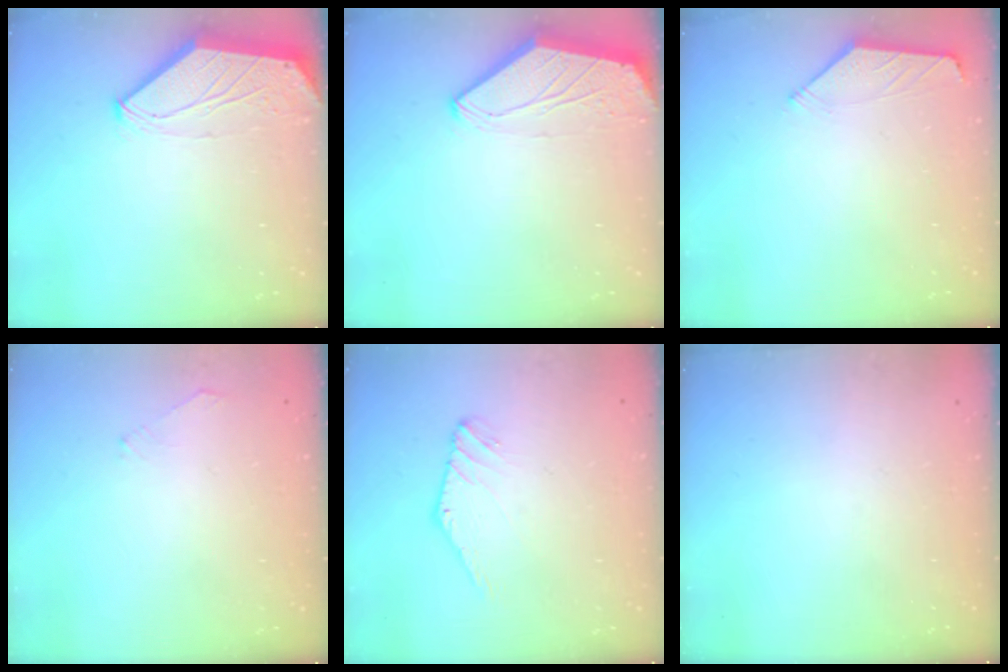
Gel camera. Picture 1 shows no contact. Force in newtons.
{"total": 0.0}
{"total": 1.4, "press": 1.3, "slide": 0.4}
{"total": 1.8, "press": 1.8, "slide": 0.4}
{"total": 1.4, "press": 1.4, "slide": 0.1}
{"total": 0.0}